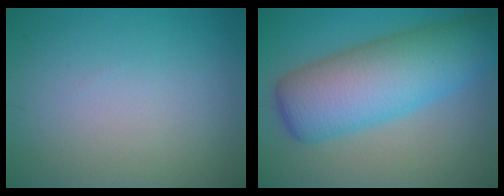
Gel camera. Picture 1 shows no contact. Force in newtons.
{"total": 9.9, "press": 9.9, "slide": 0.3}